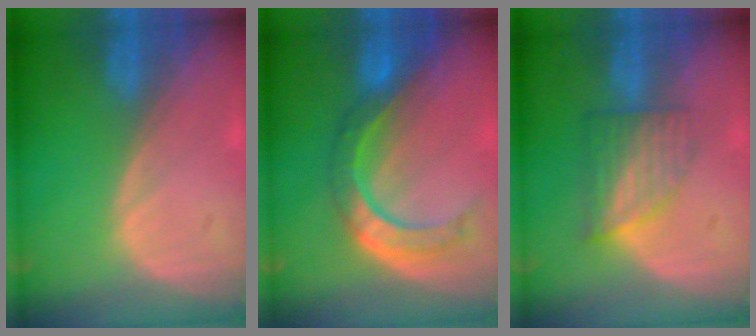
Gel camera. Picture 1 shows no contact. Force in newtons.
{"total": 7.8, "press": 7.2, "slide": 3.0}
{"total": 6.3, "press": 5.6, "slide": 2.9}